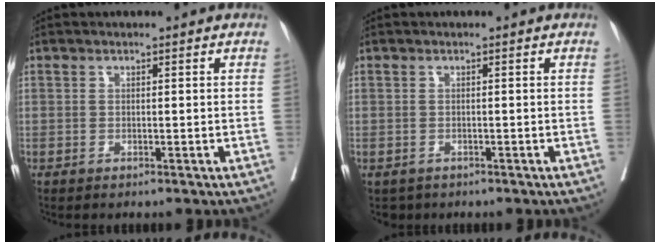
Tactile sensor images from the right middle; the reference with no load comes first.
{"total": 1.7, "force": [-1.2, 1.3, 0.1], "torque": [-0.003, 0.001, -0.017]}